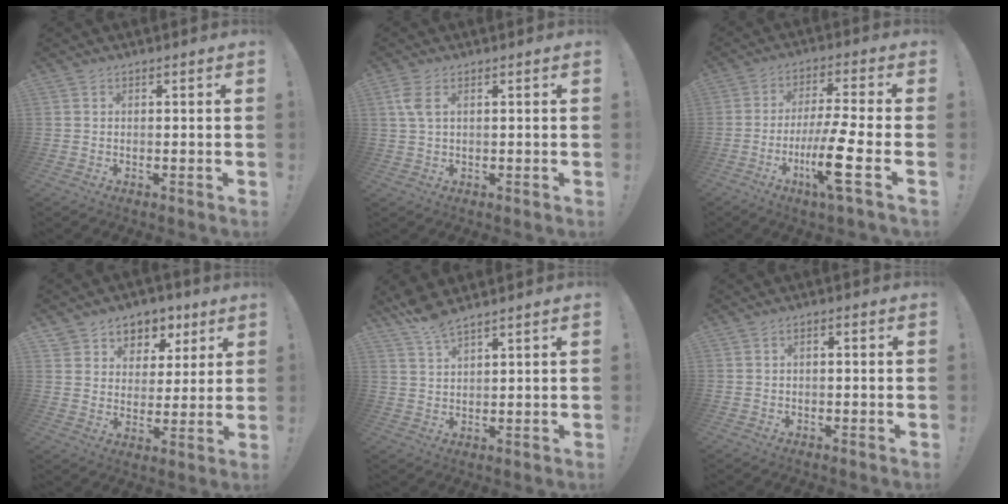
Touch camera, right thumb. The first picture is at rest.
{"total": 4.2, "force": [1.3, 1.8, 3.6], "torque": [-0.070, -0.002, 0.022]}
{"total": 14.4, "force": [-4.9, 1.4, 13.5], "torque": [-0.244, 0.012, -0.078]}
{"total": 8.0, "force": [4.1, 6.7, 1.1], "torque": [-0.008, -0.033, 0.083]}
{"total": 5.1, "force": [4.7, 0.7, 1.9], "torque": [-0.046, -0.025, 0.087]}
{"total": 1.4, "force": [-0.8, 0.5, 1.0], "torque": [-0.020, 0.006, -0.013]}